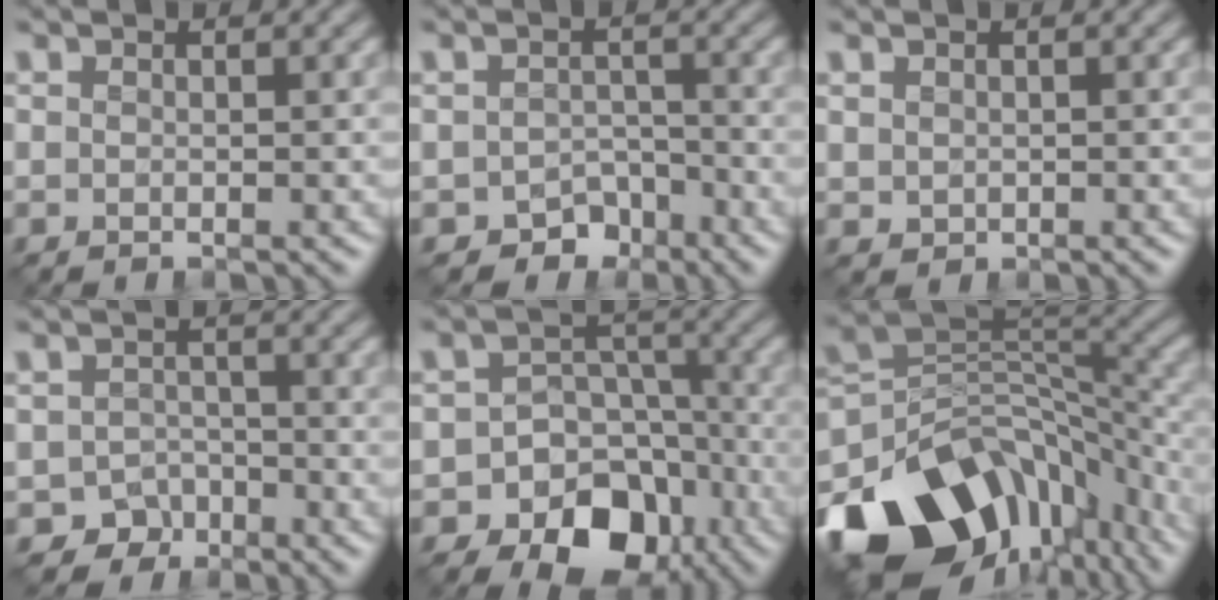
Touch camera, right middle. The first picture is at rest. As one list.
[{"total": 3.1, "force": [-2.2, 2.0, 0.8], "torque": [-0.002, 0.000, -0.033]}, {"total": 0.7, "force": [0.2, 0.6, 0.1], "torque": [-0.006, -0.002, 0.007]}, {"total": 3.3, "force": [-2.4, 2.2, 0.2], "torque": [0.009, -0.001, -0.038]}, {"total": 12.1, "force": [-6.7, 9.2, 4.2], "torque": [-0.043, -0.013, -0.128]}, {"total": 14.6, "force": [-7.6, 9.6, 8.0], "torque": [-0.160, -0.005, -0.118]}]